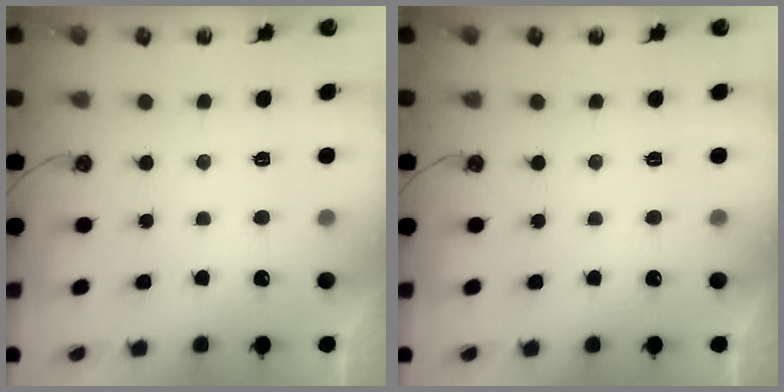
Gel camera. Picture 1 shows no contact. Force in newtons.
{"total": 0.0}